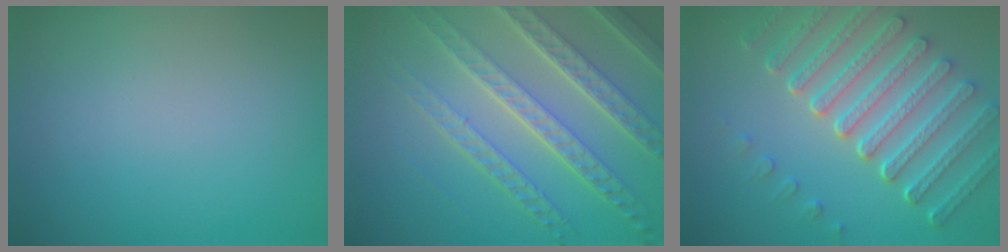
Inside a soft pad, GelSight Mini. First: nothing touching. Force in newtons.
{"total": 7.8, "press": 5.4, "slide": 5.6}
{"total": 7.1, "press": 5.3, "slide": 4.7}